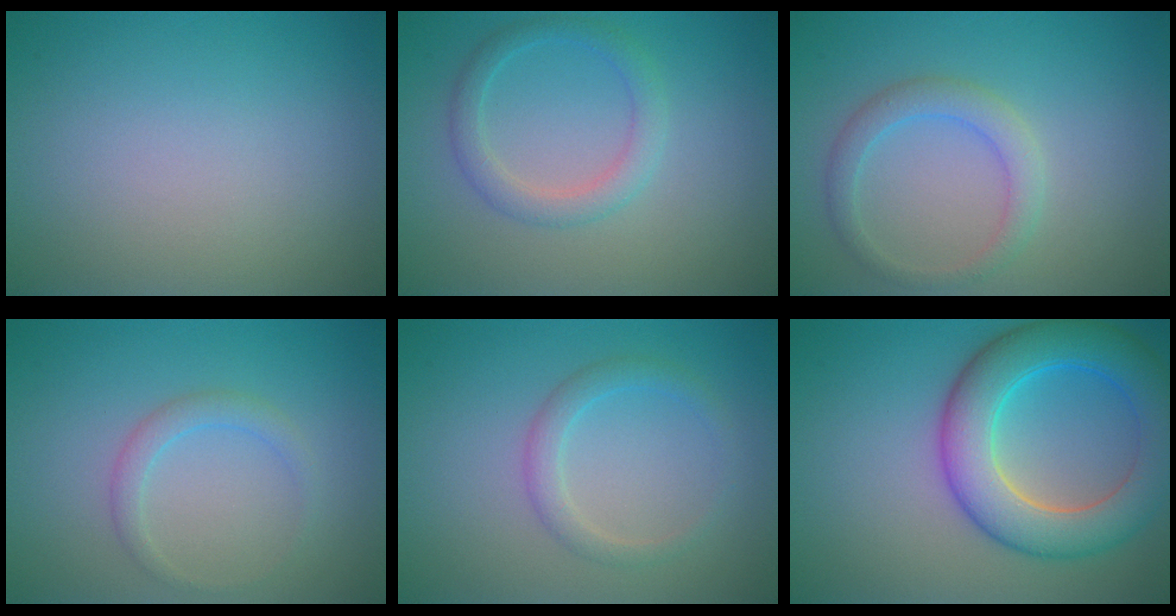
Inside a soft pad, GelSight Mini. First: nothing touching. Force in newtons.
{"total": 2.5, "press": 2.5, "slide": 0.1}
{"total": 2.5, "press": 2.5, "slide": 0.1}
{"total": 1.6, "press": 1.6, "slide": 0.0}
{"total": 2.0, "press": 2.0, "slide": 0.1}
{"total": 8.1, "press": 8.1, "slide": 0.3}